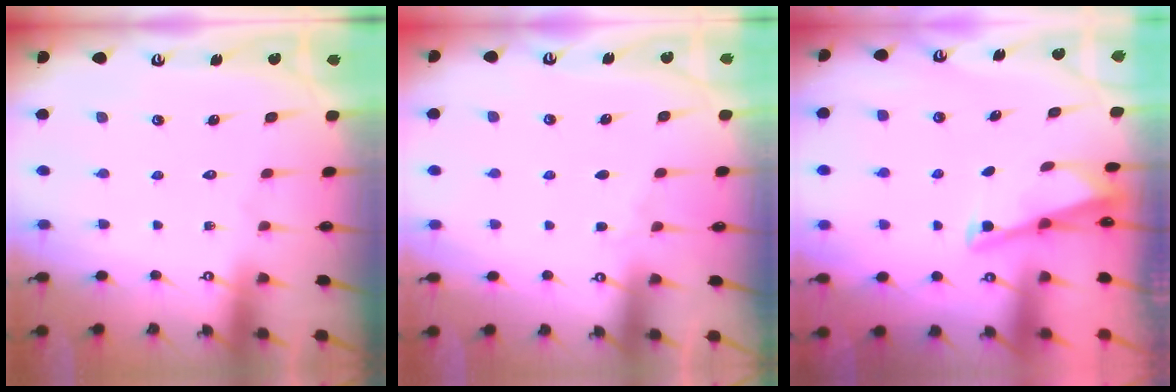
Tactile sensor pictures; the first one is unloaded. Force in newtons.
{"total": 2.8, "press": 2.8, "slide": 0.5}
{"total": 2.7, "press": 2.7, "slide": 0.3}